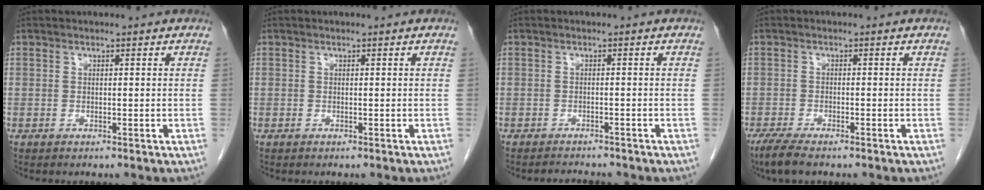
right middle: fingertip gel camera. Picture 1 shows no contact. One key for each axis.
{"total": 0.0}
{"total": 2.6, "fx": -2.5, "fy": 0.5, "fz": 0.4, "tx": -0.008, "ty": -0.008, "tz": -0.037}
{"total": 4.4, "fx": -3.3, "fy": 0.9, "fz": 2.7, "tx": -0.059, "ty": -0.013, "tz": -0.056}